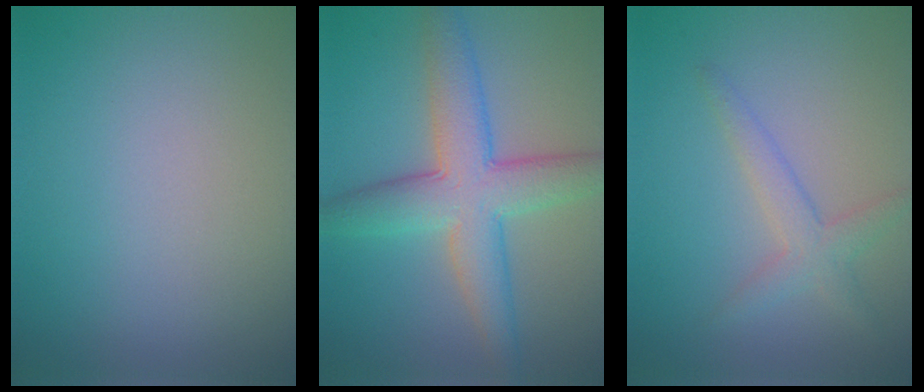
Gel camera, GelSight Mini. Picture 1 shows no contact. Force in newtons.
{"total": 6.9, "press": 6.9, "slide": 0.2}
{"total": 2.4, "press": 2.4, "slide": 0.2}